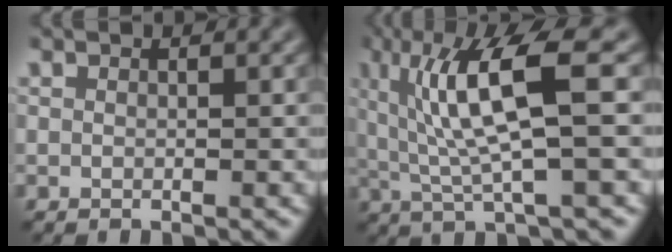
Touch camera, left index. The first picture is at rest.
{"total": 7.8, "force": [1.1, 1.4, 7.6], "torque": [-0.137, -0.004, 0.030]}